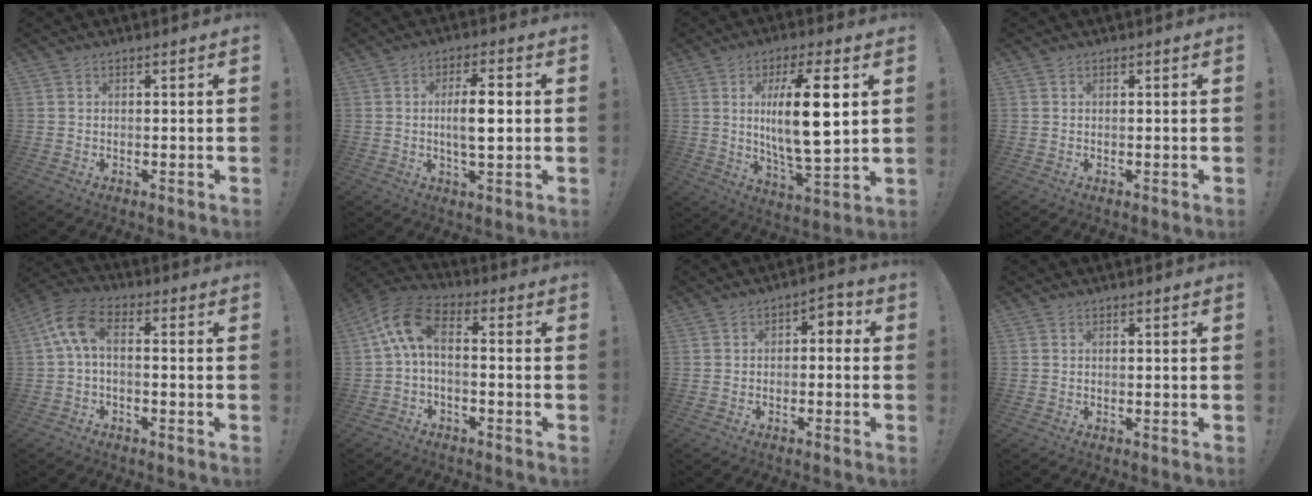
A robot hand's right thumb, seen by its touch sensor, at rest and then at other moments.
{"total": 8.4, "force": [0.1, 2.6, 8.0], "torque": [-0.144, 0.000, -0.005]}
{"total": 17.0, "force": [3.3, 4.4, 16.1], "torque": [-0.287, -0.016, 0.035]}
{"total": 0.0}
{"total": 8.7, "force": [1.1, 4.1, 7.6], "torque": [-0.165, 0.002, 0.025]}
{"total": 9.9, "force": [1.2, 4.8, 8.6], "torque": [-0.188, 0.004, 0.024]}
{"total": 3.1, "force": [-1.6, 2.0, 1.8], "torque": [-0.022, 0.008, -0.034]}
{"total": 0.0}